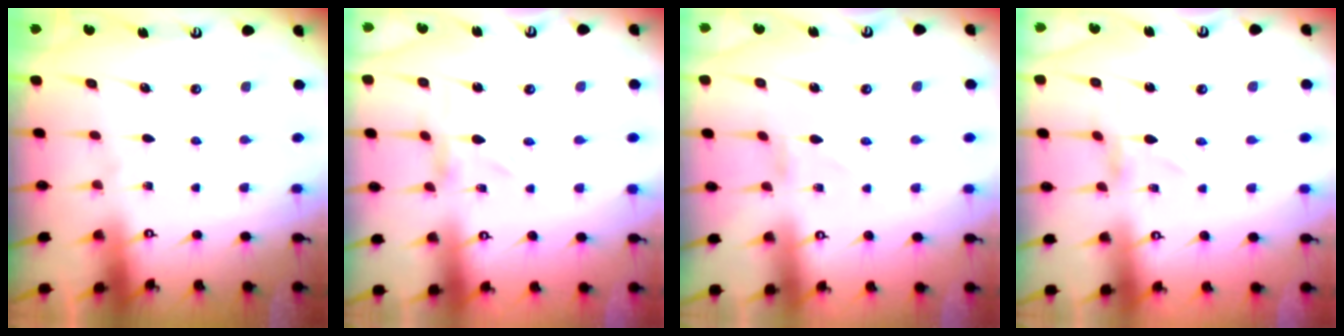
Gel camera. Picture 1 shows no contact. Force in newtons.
{"total": 0.0}
{"total": 0.0}
{"total": 0.0}